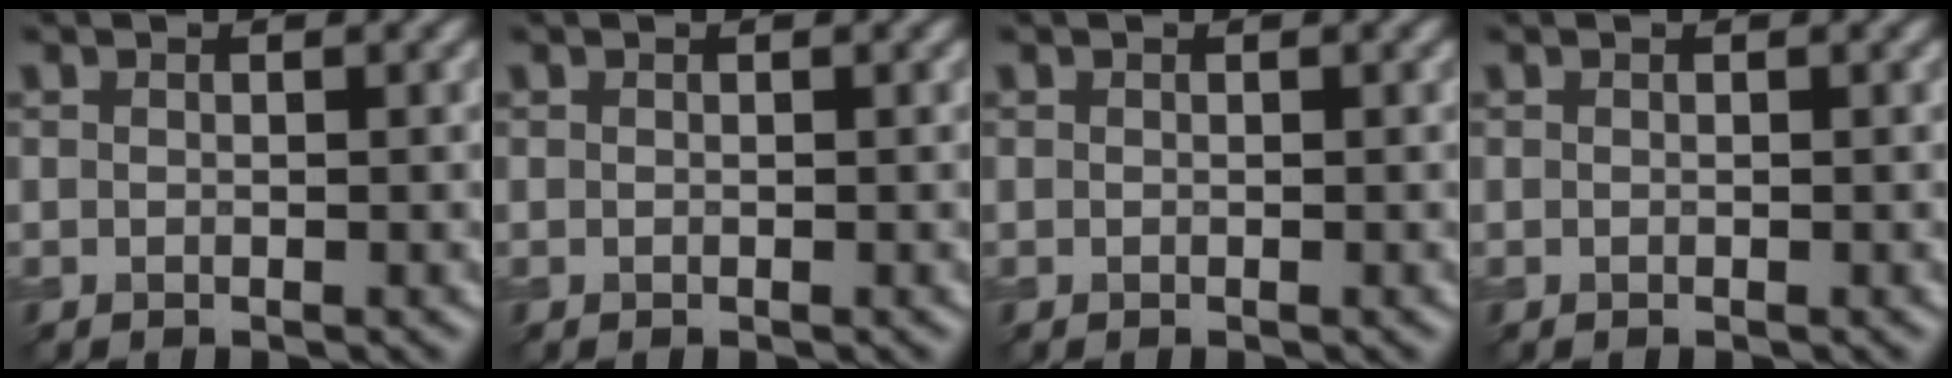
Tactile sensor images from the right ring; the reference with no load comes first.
{"total": 0.0}
{"total": 0.0}
{"total": 0.0}